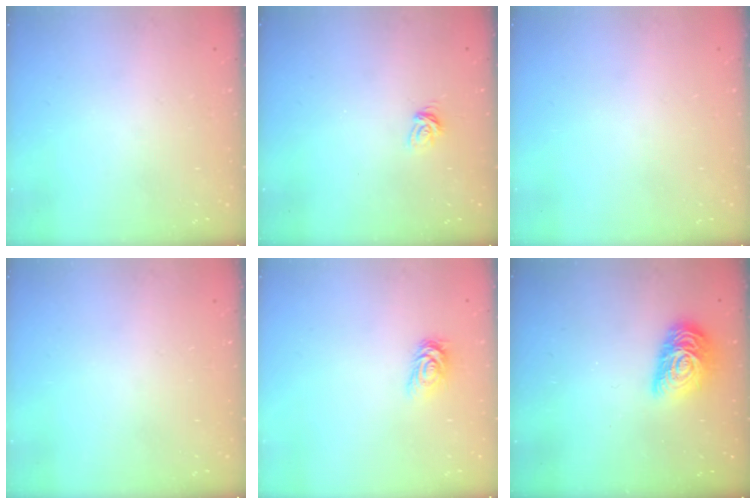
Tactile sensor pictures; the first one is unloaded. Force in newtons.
{"total": 4.5, "press": 4.5, "slide": 0.2}
{"total": 0.0}
{"total": 0.0}
{"total": 4.1, "press": 4.0, "slide": 0.6}
{"total": 13.1, "press": 13.1, "slide": 0.5}